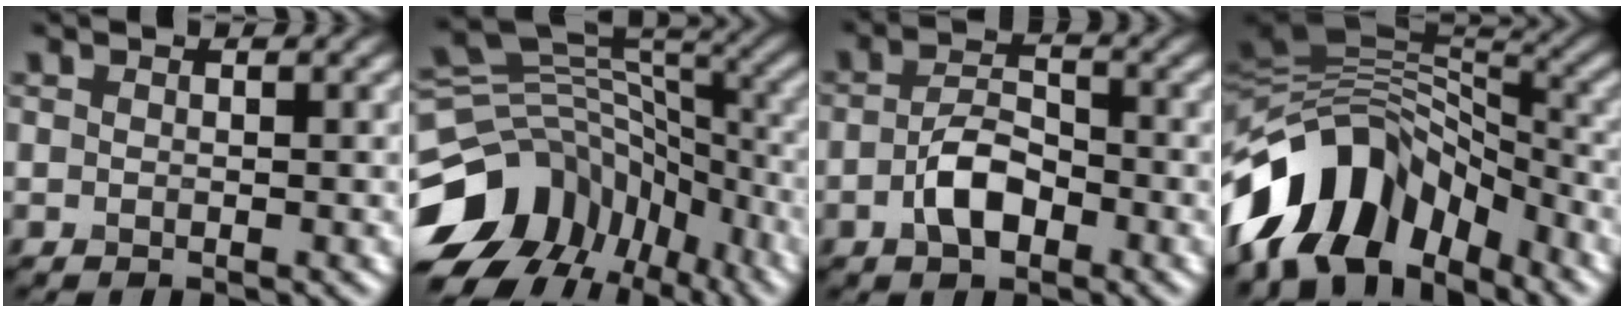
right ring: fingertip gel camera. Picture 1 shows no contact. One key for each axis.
{"total": 13.6, "fx": -6.3, "fy": 10.4, "fz": 6.2, "tx": -0.134, "ty": 0.027, "tz": -0.090}
{"total": 3.9, "fx": -1.7, "fy": 2.2, "fz": 2.9, "tx": -0.053, "ty": 0.004, "tz": -0.033}
{"total": 12.1, "fx": -6.5, "fy": 7.0, "fz": 7.4, "tx": -0.131, "ty": 0.025, "tz": -0.124}